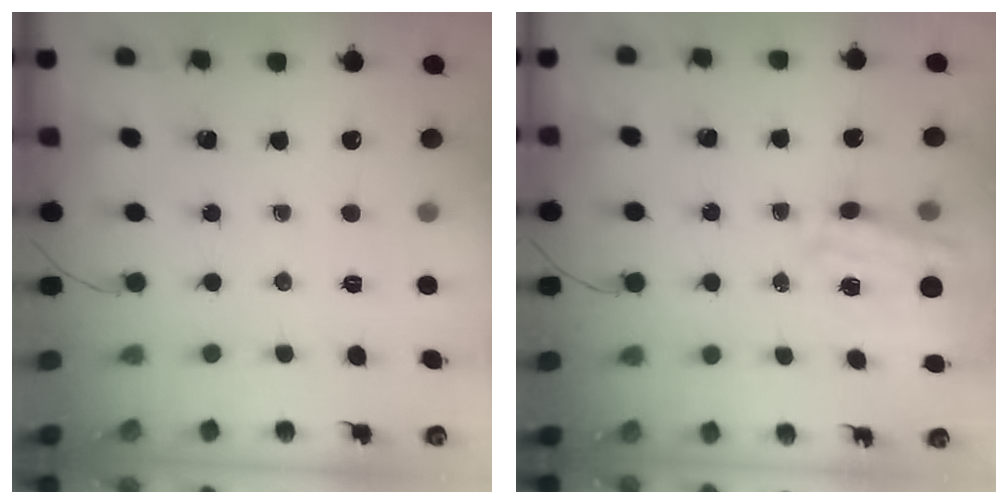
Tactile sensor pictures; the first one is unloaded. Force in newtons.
{"total": 17.7, "press": 17.4, "slide": 3.3}